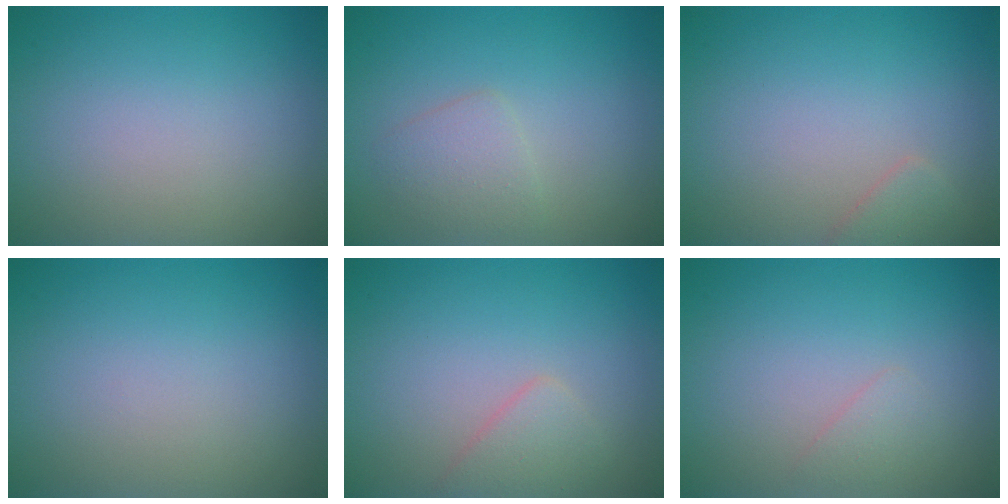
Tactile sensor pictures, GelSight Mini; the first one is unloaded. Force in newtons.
{"total": 1.9, "press": 1.9, "slide": 0.0}
{"total": 1.3, "press": 1.3, "slide": 0.1}
{"total": 0.0}
{"total": 1.8, "press": 1.8, "slide": 0.1}
{"total": 0.9, "press": 0.9, "slide": 0.0}